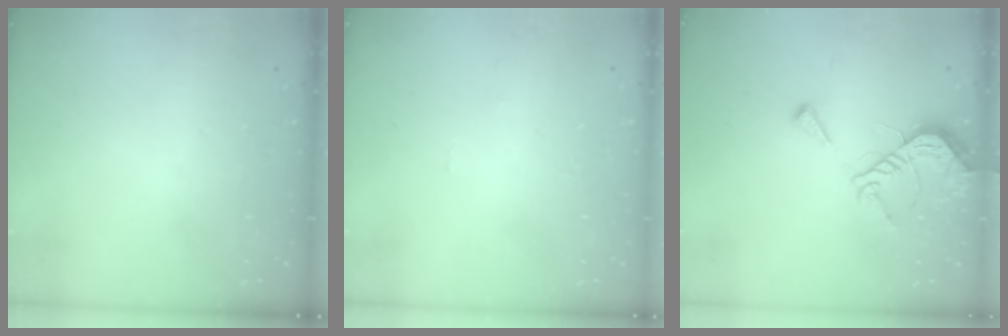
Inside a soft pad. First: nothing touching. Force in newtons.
{"total": 0.0}
{"total": 9.9, "press": 9.9, "slide": 0.6}